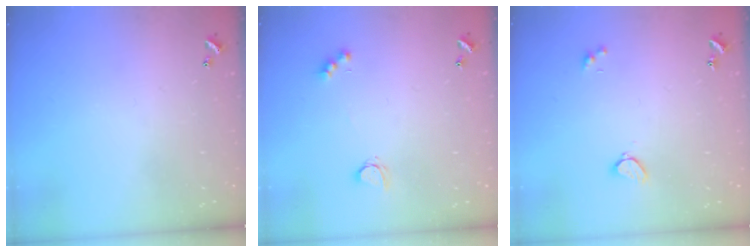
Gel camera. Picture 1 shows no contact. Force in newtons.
{"total": 2.7, "press": 2.7, "slide": 0.5}
{"total": 1.9, "press": 1.9, "slide": 0.3}